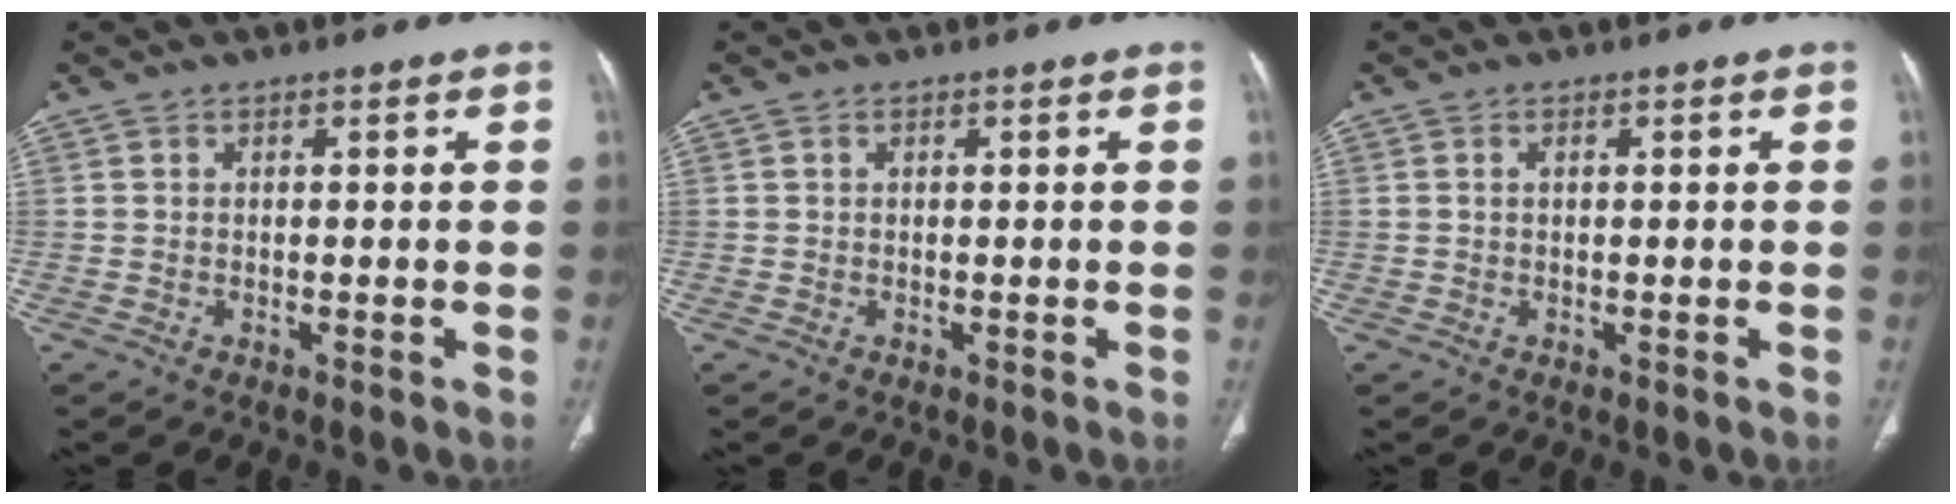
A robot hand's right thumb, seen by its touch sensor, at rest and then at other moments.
{"total": 0.0}
{"total": 0.5, "force": [0.1, 0.3, 0.4], "torque": [-0.011, 0.004, 0.002]}